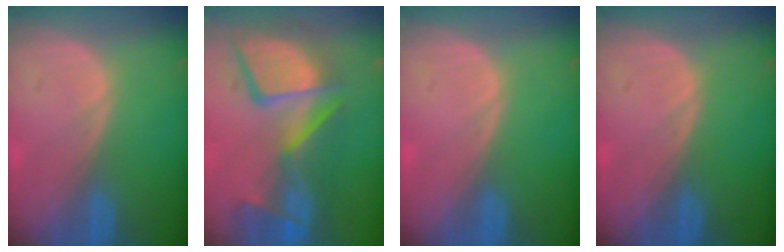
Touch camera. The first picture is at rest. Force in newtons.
{"total": 13.2, "press": 11.2, "slide": 6.9}
{"total": 0.0}
{"total": 0.0}